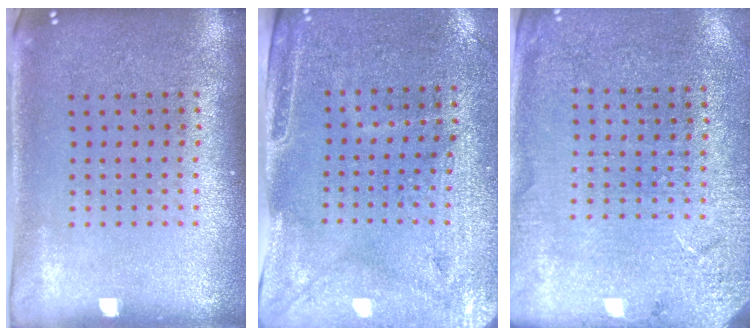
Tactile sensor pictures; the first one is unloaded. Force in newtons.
{"total": 3.0, "press": 2.6, "slide": 1.5}
{"total": 2.6, "press": 2.6, "slide": 0.4}